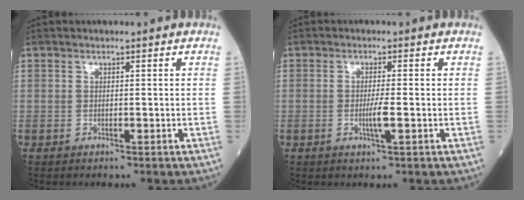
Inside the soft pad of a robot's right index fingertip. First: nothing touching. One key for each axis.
{"total": 2.6, "fx": -0.7, "fy": -0.2, "fz": 2.5, "tx": -0.049, "ty": -0.004, "tz": -0.013}